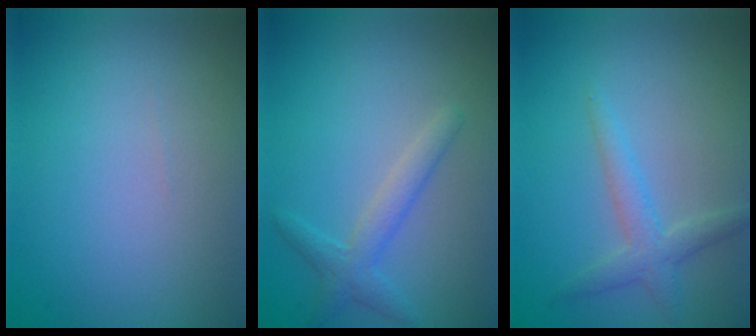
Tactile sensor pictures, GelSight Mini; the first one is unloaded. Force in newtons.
{"total": 2.4, "press": 2.4, "slide": 0.0}
{"total": 2.4, "press": 2.4, "slide": 0.1}